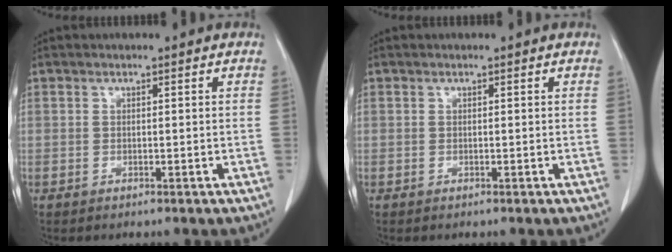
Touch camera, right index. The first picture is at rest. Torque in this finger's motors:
{"motor_torque": [0.00, 0.00, 0.00, 0.00]}